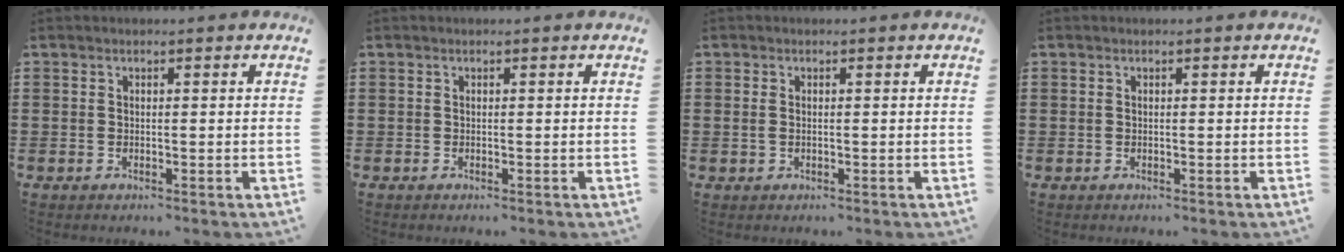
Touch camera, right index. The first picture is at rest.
{"total": 0.0}
{"total": 1.1, "force": [0.0, 0.6, 0.9], "torque": [-0.027, 0.001, -0.003]}
{"total": 0.0}